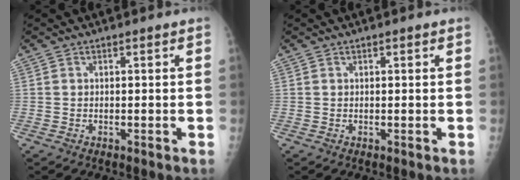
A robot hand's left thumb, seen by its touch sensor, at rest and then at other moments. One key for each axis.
{"total": 0.5, "fx": 0.3, "fy": 0.2, "fz": 0.4, "tx": -0.005, "ty": 0.000, "tz": 0.003}